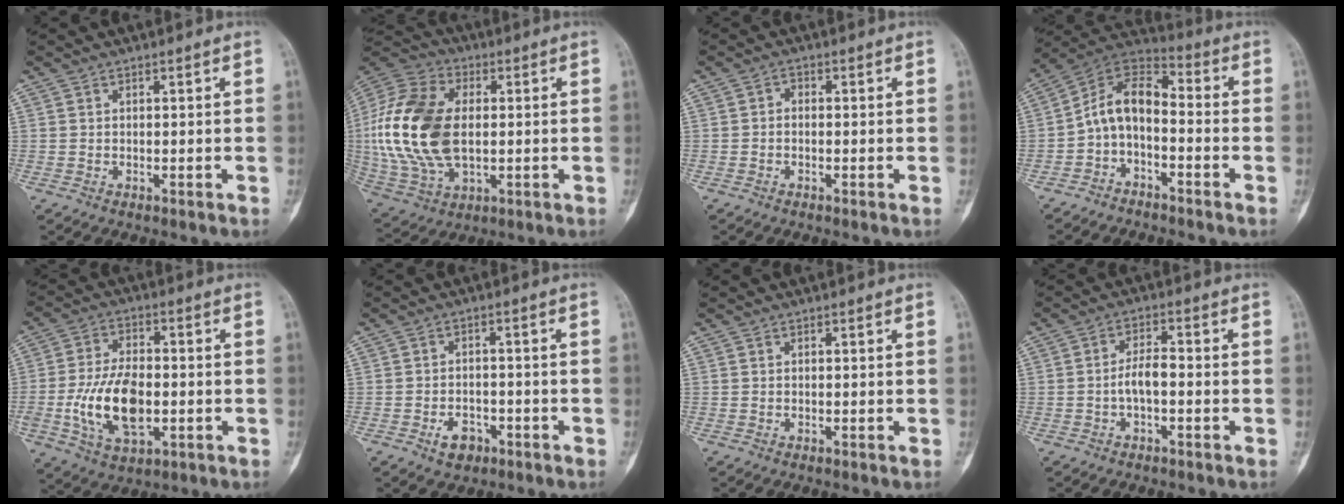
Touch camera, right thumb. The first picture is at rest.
{"total": 21.8, "force": [0.8, 13.5, 17.1], "torque": [-0.354, 0.001, 0.020]}
{"total": 1.0, "force": [-0.3, 0.7, 0.7], "torque": [-0.005, 0.004, -0.011]}
{"total": 9.5, "force": [-2.7, 5.4, 7.4], "torque": [-0.121, 0.071, -0.066]}
{"total": 14.1, "force": [-2.4, 7.8, 11.5], "torque": [-0.210, 0.006, -0.036]}
{"total": 4.2, "force": [-2.2, 2.9, 2.1], "torque": [-0.023, 0.018, -0.029]}
{"total": 0.0}
{"total": 4.0, "force": [-1.1, 1.6, 3.5], "torque": [-0.062, 0.018, -0.022]}